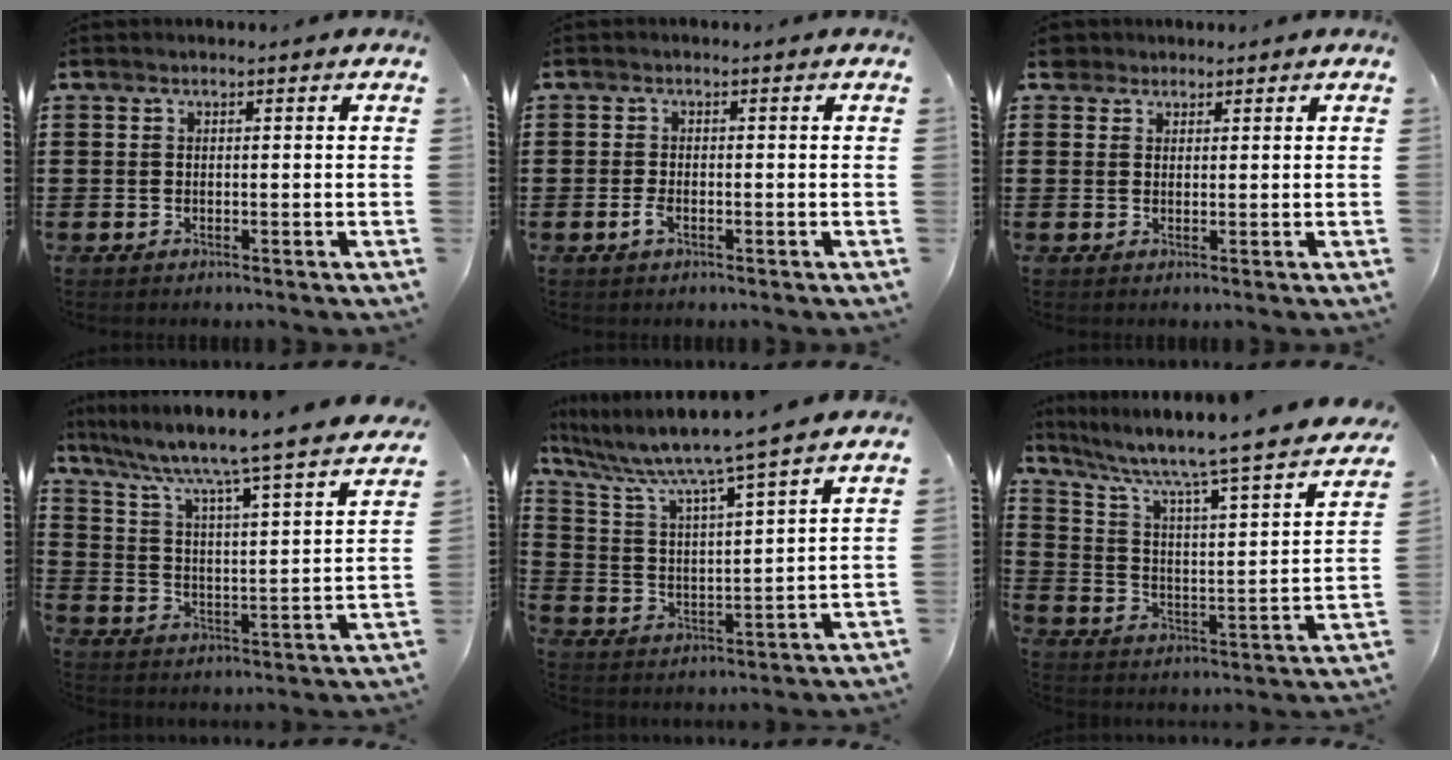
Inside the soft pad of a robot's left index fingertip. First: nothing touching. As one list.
[{"total": 1.8, "force": [-0.7, 0.7, 1.5], "torque": [-0.045, -0.006, -0.017]}, {"total": 2.3, "force": [1.8, 1.4, 0.3], "torque": [-0.006, 0.006, 0.033]}, {"total": 5.8, "force": [4.9, -0.8, 2.9], "torque": [-0.080, -0.056, 0.069]}, {"total": 6.7, "force": [5.8, -0.6, 3.3], "torque": [-0.093, -0.048, 0.089]}, {"total": 5.8, "force": [4.8, 0.1, 3.4], "torque": [-0.089, -0.052, 0.069]}]